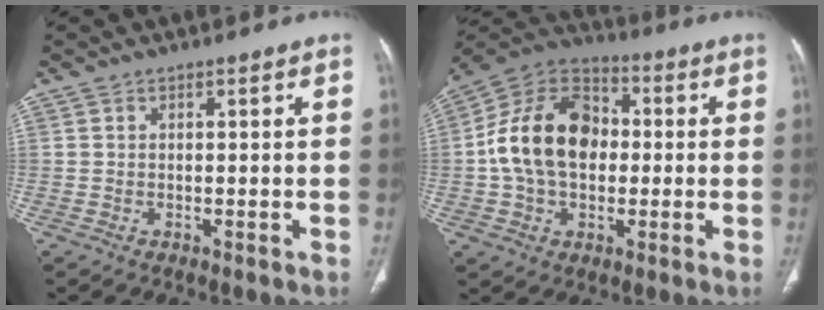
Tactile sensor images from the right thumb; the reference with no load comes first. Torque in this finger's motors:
{"motor_torque": [1.40, 2.53, 0.79, -0.89, 0.21]}